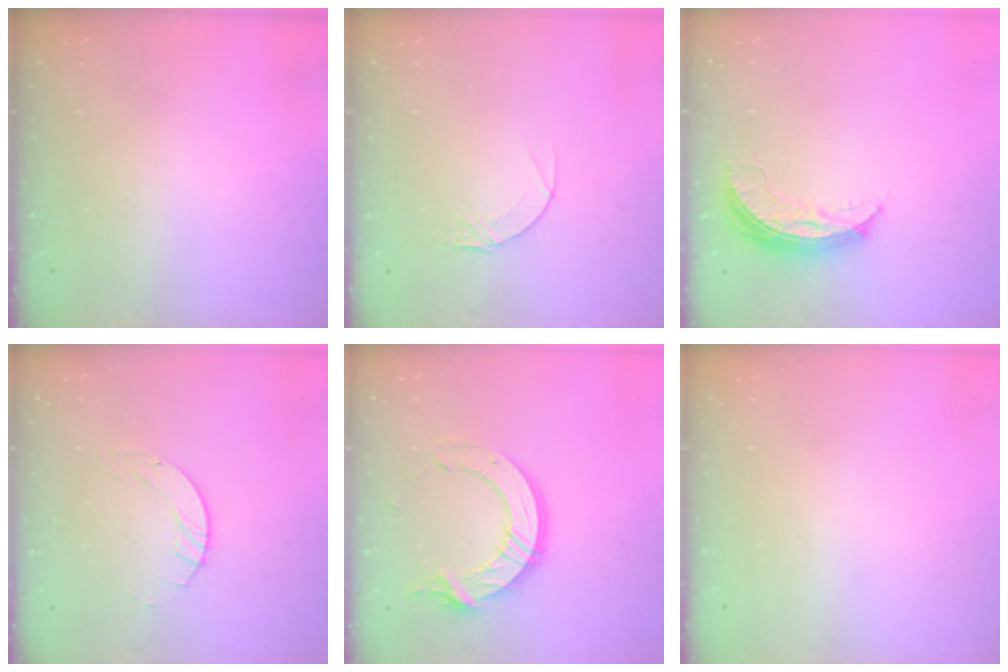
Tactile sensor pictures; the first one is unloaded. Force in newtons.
{"total": 4.1, "press": 4.1, "slide": 0.4}
{"total": 8.2, "press": 8.2, "slide": 0.1}
{"total": 2.9, "press": 2.9, "slide": 0.4}
{"total": 13.5, "press": 13.5, "slide": 1.4}
{"total": 0.0}